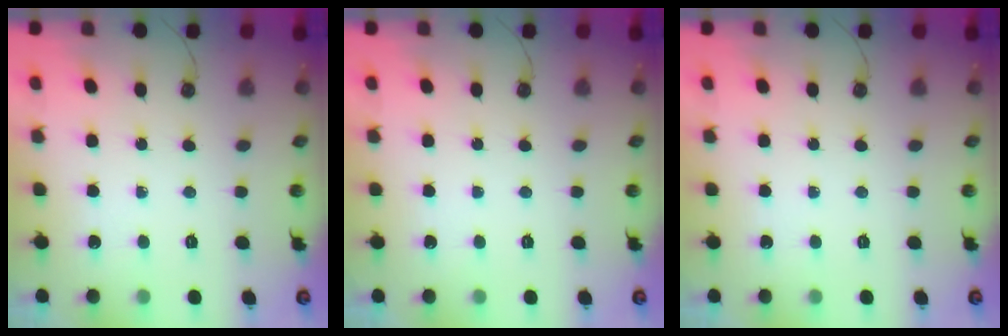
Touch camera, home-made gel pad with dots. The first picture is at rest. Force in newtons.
{"total": 0.0}
{"total": 0.0}